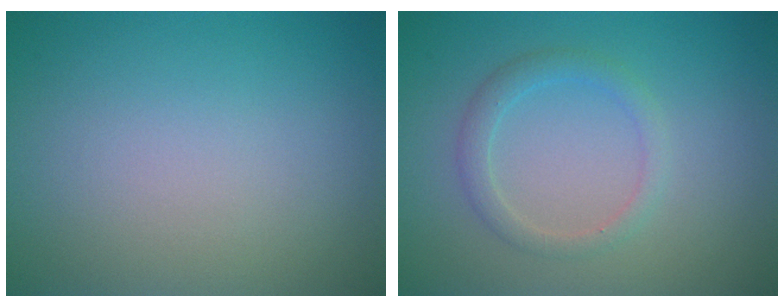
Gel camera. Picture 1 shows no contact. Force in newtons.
{"total": 1.9, "press": 1.9, "slide": 0.0}